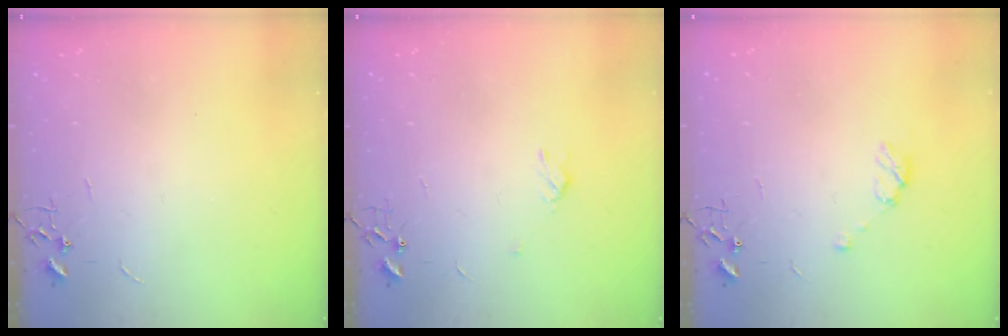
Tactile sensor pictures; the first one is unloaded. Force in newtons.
{"total": 3.7, "press": 3.7, "slide": 0.6}
{"total": 6.8, "press": 6.8, "slide": 0.9}